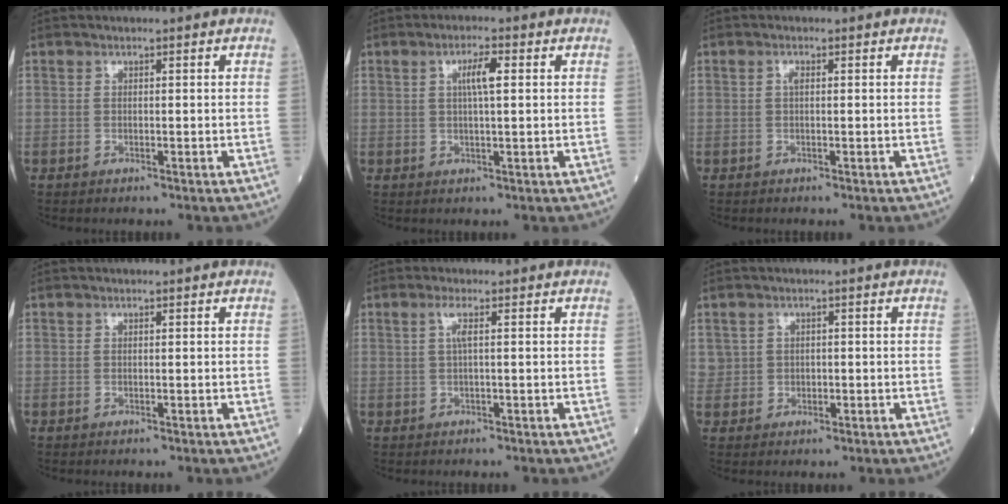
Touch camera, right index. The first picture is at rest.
{"total": 3.7, "force": [1.0, 0.3, 3.5], "torque": [-0.065, 0.004, 0.016]}
{"total": 0.8, "force": [0.2, 0.2, 0.7], "torque": [-0.016, 0.002, 0.005]}
{"total": 0.0}
{"total": 1.7, "force": [0.6, -0.1, 1.6], "torque": [-0.040, 0.008, 0.013]}
{"total": 2.2, "force": [0.5, 2.1, 0.4], "torque": [-0.007, 0.007, 0.018]}